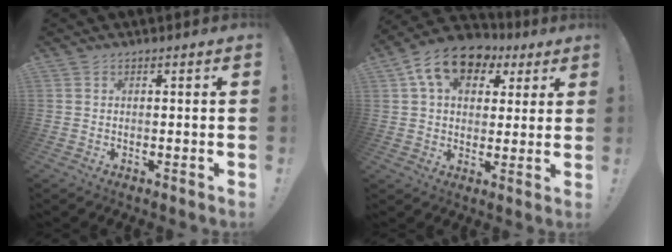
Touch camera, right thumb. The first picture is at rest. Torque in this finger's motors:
{"motor_torque": [0.94, 3.07, 0.66, -0.28, 0.07]}